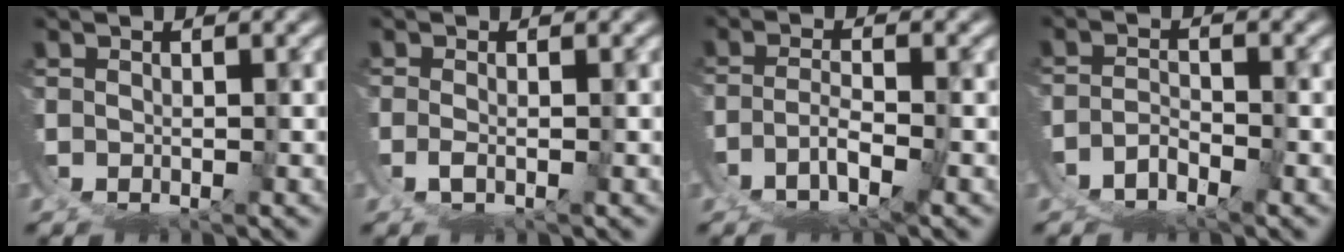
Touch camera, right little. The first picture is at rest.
{"total": 1.7, "force": [-0.2, -1.6, 0.7], "torque": [-0.009, -0.004, 0.000]}
{"total": 3.7, "force": [-2.7, -0.1, 2.5], "torque": [-0.031, -0.010, -0.041]}
{"total": 4.3, "force": [-3.2, 2.5, 1.5], "torque": [-0.029, -0.006, -0.059]}